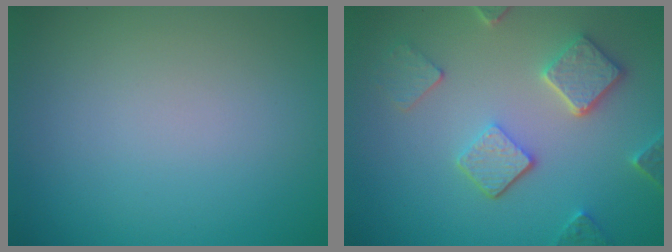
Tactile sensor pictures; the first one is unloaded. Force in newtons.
{"total": 5.0, "press": 3.9, "slide": 3.2}